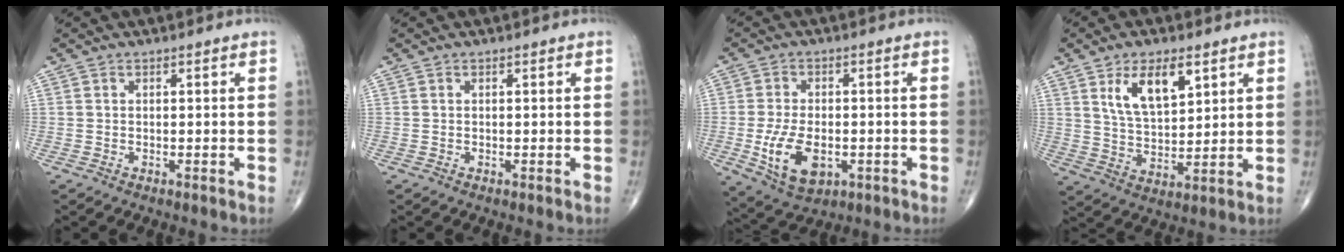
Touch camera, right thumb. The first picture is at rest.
{"total": 0.0}
{"total": 10.5, "force": [-2.6, 6.1, 8.1], "torque": [-0.144, -0.003, -0.033]}
{"total": 10.3, "force": [4.9, 4.8, 7.7], "torque": [-0.120, -0.025, 0.097]}